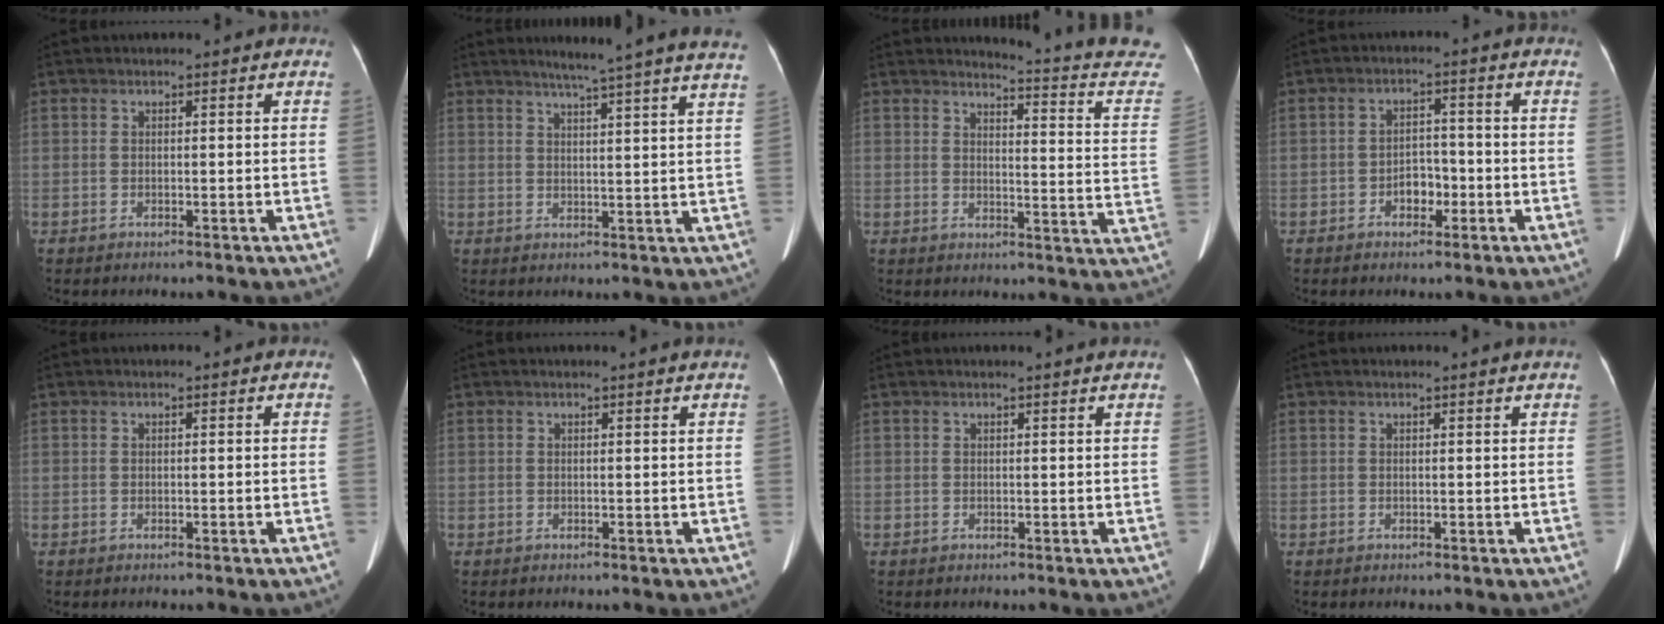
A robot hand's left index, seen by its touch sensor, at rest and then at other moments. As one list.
[{"total": 14.1, "force": [12.0, -1.6, 7.1], "torque": [-0.103, -0.023, 0.138]}, {"total": 13.3, "force": [13.0, -0.1, 3.0], "torque": [-0.026, -0.093, 0.120]}, {"total": 3.6, "force": [-1.6, 2.3, 2.2], "torque": [-0.035, 0.011, -0.027]}, {"total": 0.0}, {"total": 0.7, "force": [0.7, 0.0, 0.2], "torque": [-0.008, 0.003, 0.006]}, {"total": 1.2, "force": [1.2, -0.2, 0.3], "torque": [-0.013, 0.000, 0.014]}, {"total": 1.0, "force": [1.0, -0.1, 0.2], "torque": [-0.011, 0.003, 0.009]}]